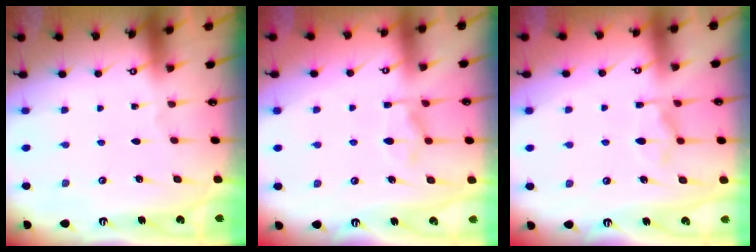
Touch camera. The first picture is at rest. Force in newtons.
{"total": 2.6, "press": 2.1, "slide": 1.5}
{"total": 2.6, "press": 2.1, "slide": 1.5}